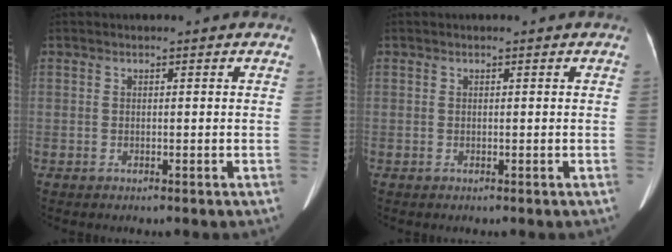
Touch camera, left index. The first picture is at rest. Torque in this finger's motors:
{"motor_torque": [0.00, 0.00, 0.00, 0.00]}